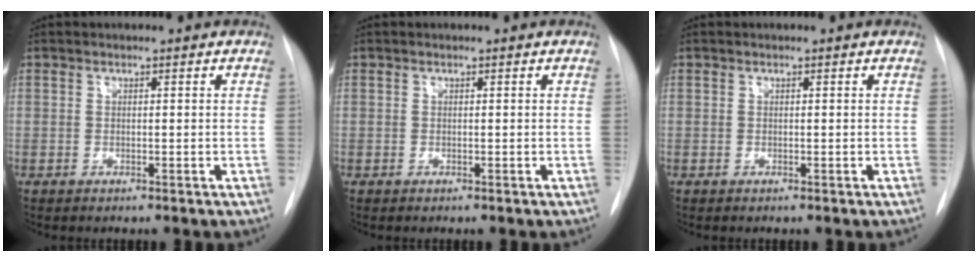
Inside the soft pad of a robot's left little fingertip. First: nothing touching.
{"total": 0.0}
{"total": 0.0}